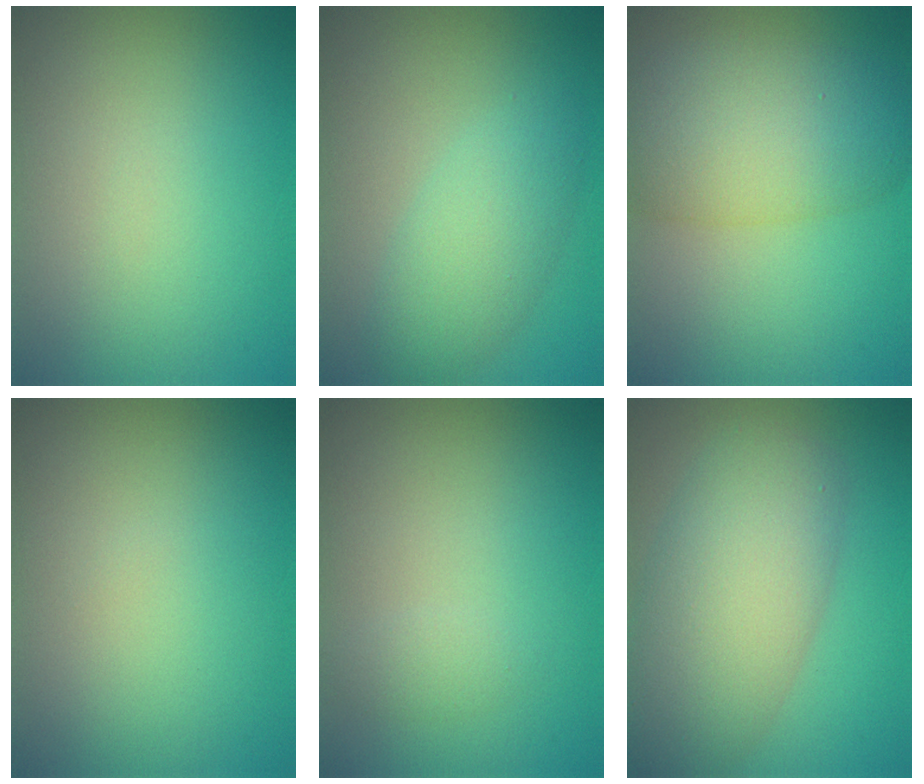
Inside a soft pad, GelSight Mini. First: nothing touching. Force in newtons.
{"total": 3.8, "press": 3.8, "slide": 0.2}
{"total": 7.5, "press": 7.5, "slide": 0.3}
{"total": 0.0}
{"total": 0.9, "press": 0.9, "slide": 0.0}
{"total": 8.5, "press": 8.5, "slide": 0.5}